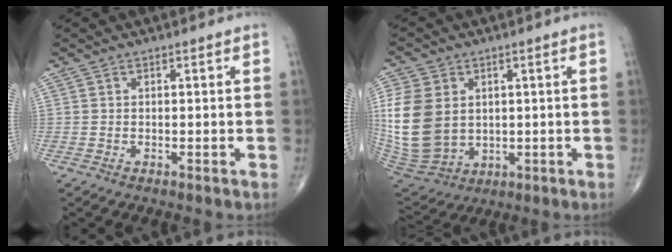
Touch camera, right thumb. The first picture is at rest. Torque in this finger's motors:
{"motor_torque": [0.01, 0.55, 0.90, 0.39, 0.39]}